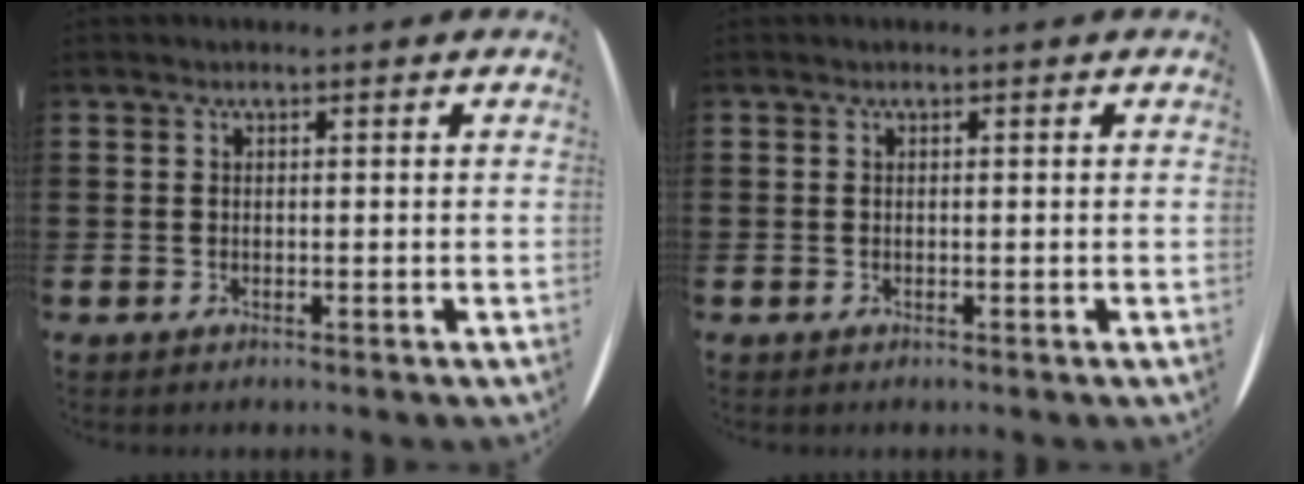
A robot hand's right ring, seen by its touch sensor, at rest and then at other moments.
{"total": 0.0}